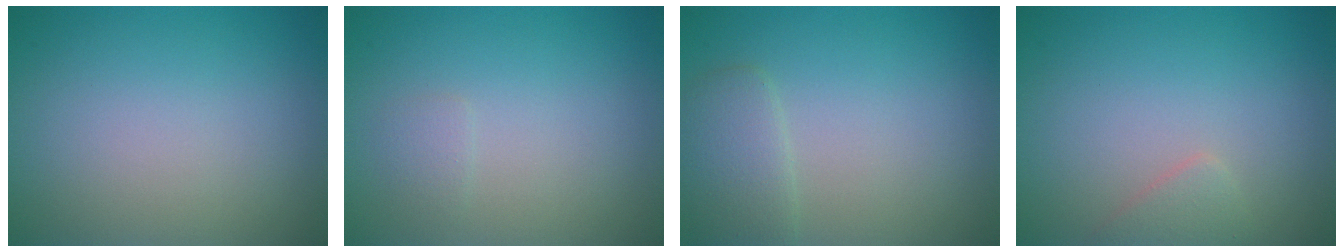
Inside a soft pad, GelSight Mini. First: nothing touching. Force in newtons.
{"total": 0.7, "press": 0.7, "slide": 0.0}
{"total": 2.4, "press": 2.4, "slide": 0.1}
{"total": 1.3, "press": 1.3, "slide": 0.1}